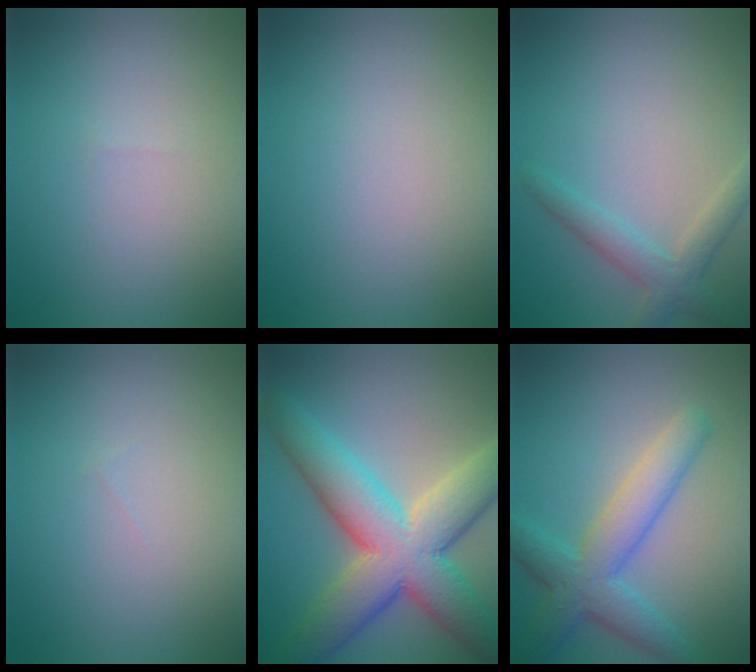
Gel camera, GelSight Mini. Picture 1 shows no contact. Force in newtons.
{"total": 0.0}
{"total": 2.7, "press": 2.7, "slide": 0.3}
{"total": 0.0}
{"total": 10.9, "press": 10.9, "slide": 0.2}
{"total": 5.2, "press": 5.2, "slide": 0.1}